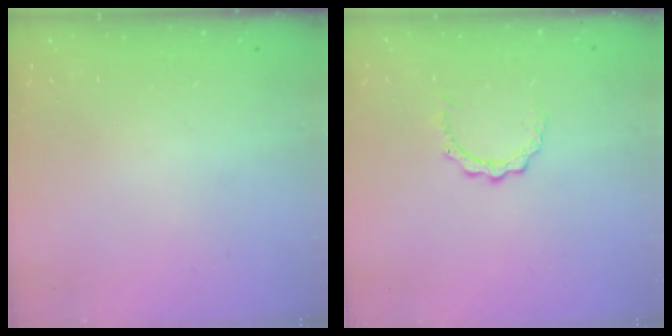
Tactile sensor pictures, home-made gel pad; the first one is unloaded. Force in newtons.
{"total": 3.0, "press": 3.0, "slide": 0.2}